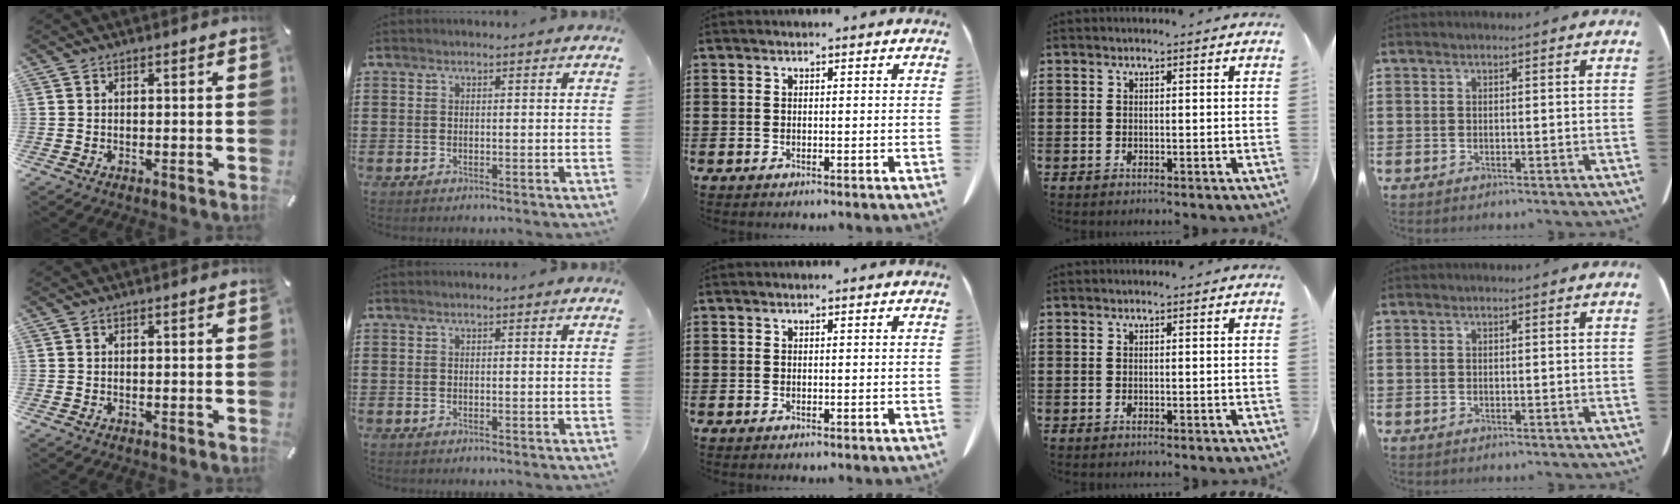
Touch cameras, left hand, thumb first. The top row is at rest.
{}